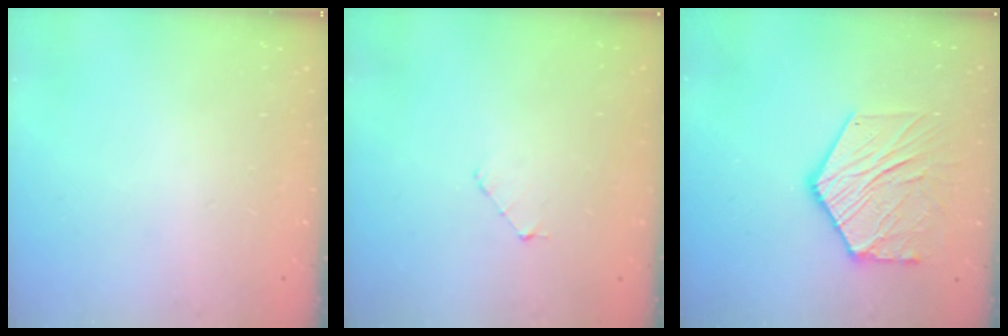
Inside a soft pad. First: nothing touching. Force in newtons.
{"total": 2.9, "press": 2.9, "slide": 0.3}
{"total": 14.8, "press": 14.7, "slide": 1.4}